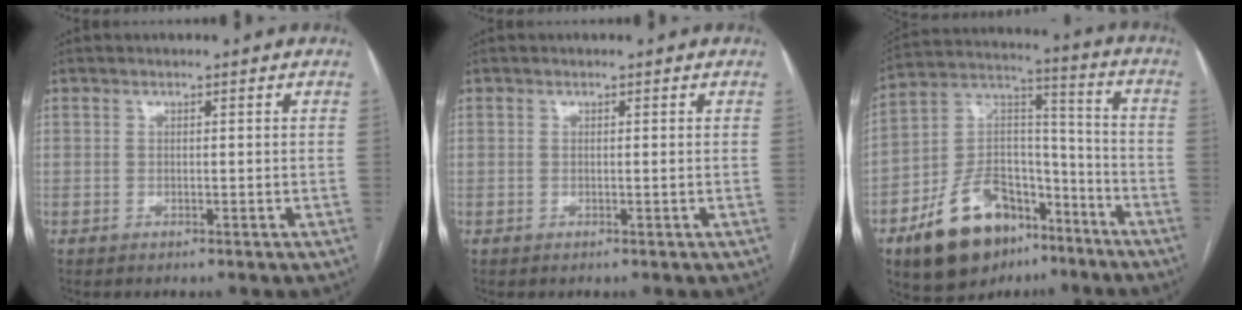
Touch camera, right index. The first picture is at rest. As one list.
[{"total": 0.0}, {"total": 18.2, "force": [-11.1, 10.1, 10.2], "torque": [-0.183, 0.036, -0.181]}]